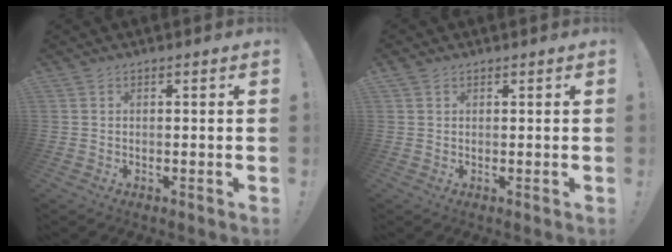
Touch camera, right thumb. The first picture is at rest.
{"total": 1.2, "force": [1.0, 0.4, 0.4], "torque": [-0.004, -0.005, 0.019]}